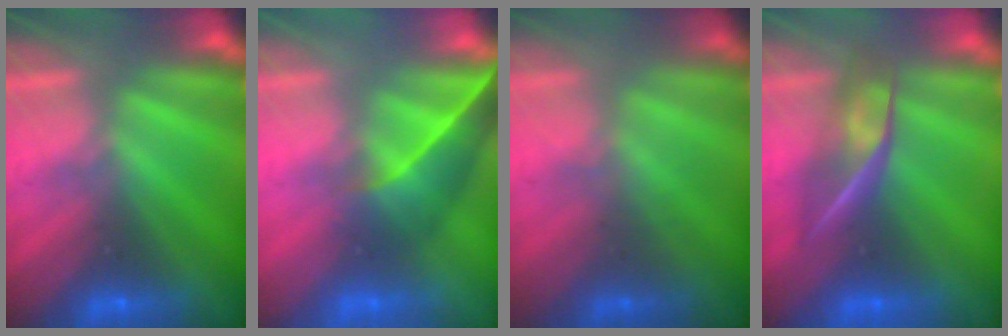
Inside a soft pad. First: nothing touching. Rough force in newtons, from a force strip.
{"total": 4.0}
{"total": 1.8}
{"total": 2.4}